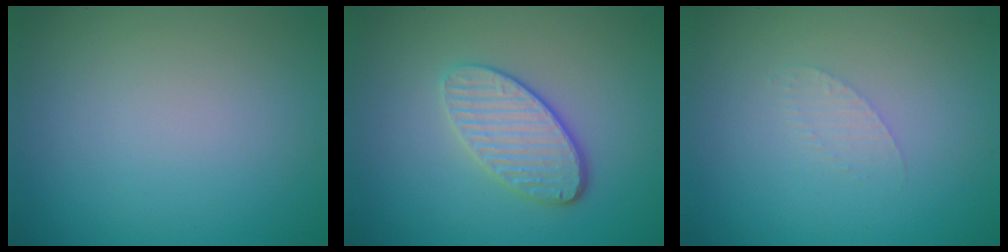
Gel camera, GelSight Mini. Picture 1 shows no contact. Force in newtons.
{"total": 4.0, "press": 3.2, "slide": 2.4}
{"total": 1.0, "press": 1.0, "slide": 0.1}